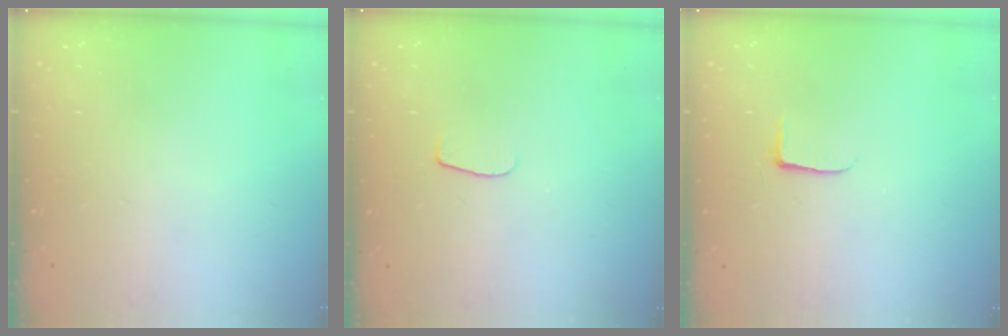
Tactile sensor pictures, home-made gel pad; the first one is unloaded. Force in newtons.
{"total": 6.0, "press": 6.0, "slide": 0.6}
{"total": 4.0, "press": 4.0, "slide": 0.5}